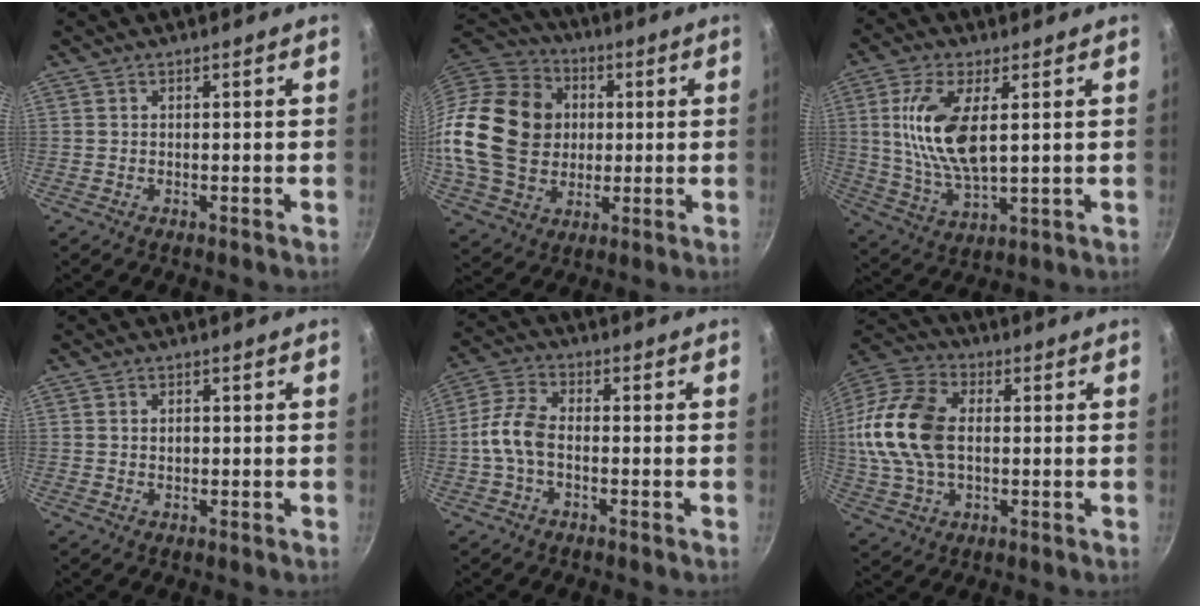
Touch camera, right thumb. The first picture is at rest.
{"total": 24.3, "force": [1.4, 19.8, 14.1], "torque": [-0.245, 0.025, 0.029]}
{"total": 13.6, "force": [2.8, 6.0, 11.8], "torque": [-0.234, -0.010, 0.060]}
{"total": 1.6, "force": [0.2, 1.2, 1.1], "torque": [-0.016, 0.003, 0.003]}
{"total": 7.2, "force": [-1.3, 4.2, 5.7], "torque": [-0.116, 0.030, -0.037]}
{"total": 18.2, "force": [1.0, 12.0, 13.7], "torque": [-0.263, 0.024, 0.010]}